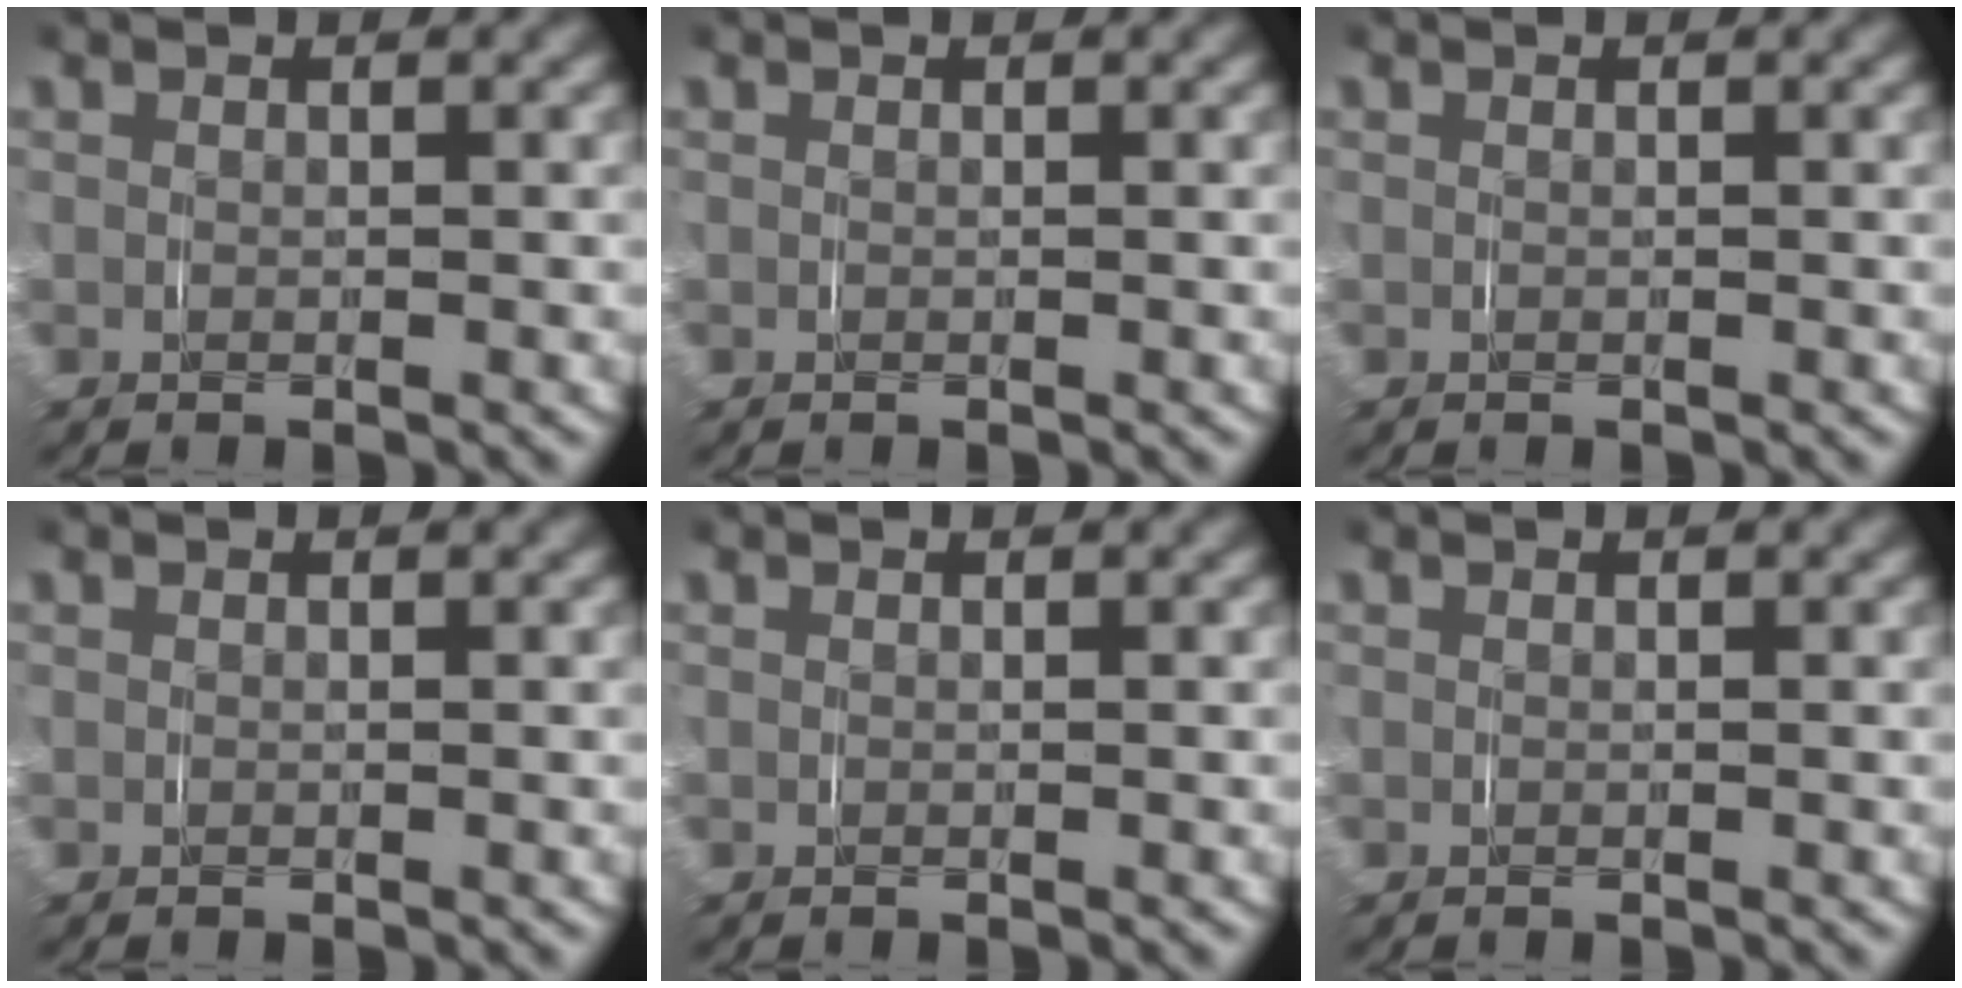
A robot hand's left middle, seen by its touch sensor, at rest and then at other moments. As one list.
[{"total": 0.0}, {"total": 0.0}, {"total": 0.0}, {"total": 0.0}, {"total": 0.0}]